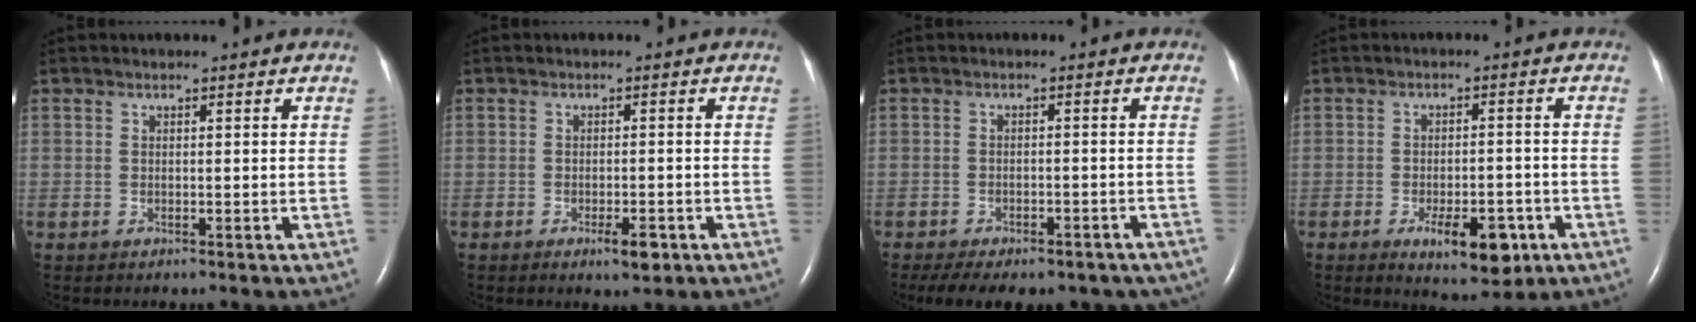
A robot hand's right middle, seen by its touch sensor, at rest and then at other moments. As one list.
[{"total": 3.0, "force": [-1.6, 0.7, 2.4], "torque": [-0.037, -0.002, -0.020]}, {"total": 17.7, "force": [-13.4, 8.0, 8.3], "torque": [-0.158, -0.005, -0.158]}, {"total": 8.1, "force": [-4.0, 3.1, 6.4], "torque": [-0.094, -0.007, -0.050]}]